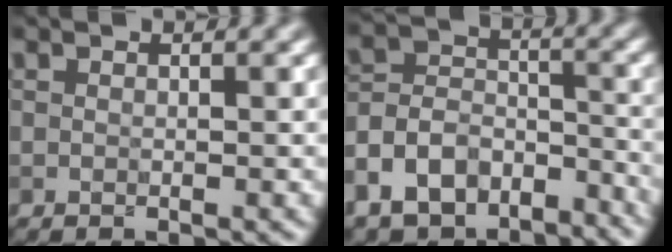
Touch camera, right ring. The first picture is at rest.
{"total": 9.1, "force": [-6.7, 5.5, 2.9], "torque": [-0.064, 0.009, -0.124]}